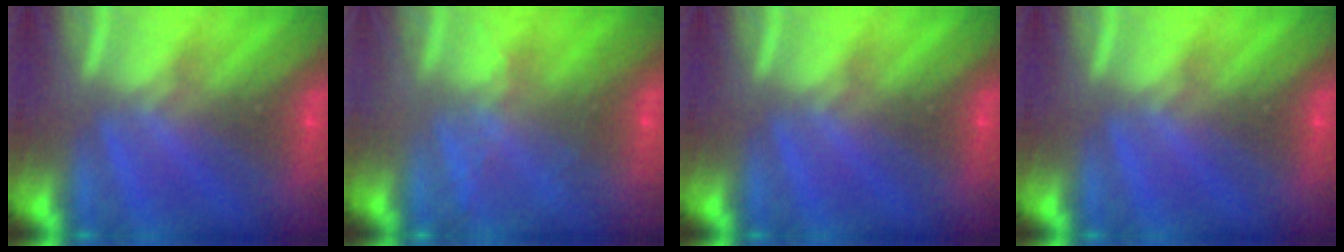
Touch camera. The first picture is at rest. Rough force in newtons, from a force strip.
{"total": 2.1}
{"total": 0.0}
{"total": 0.0}